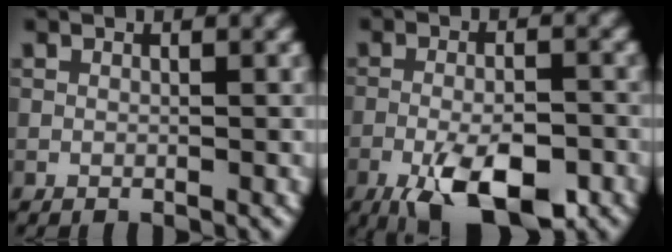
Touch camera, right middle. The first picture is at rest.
{"total": 9.1, "force": [-5.0, 3.3, 6.9], "torque": [-0.119, -0.009, -0.084]}